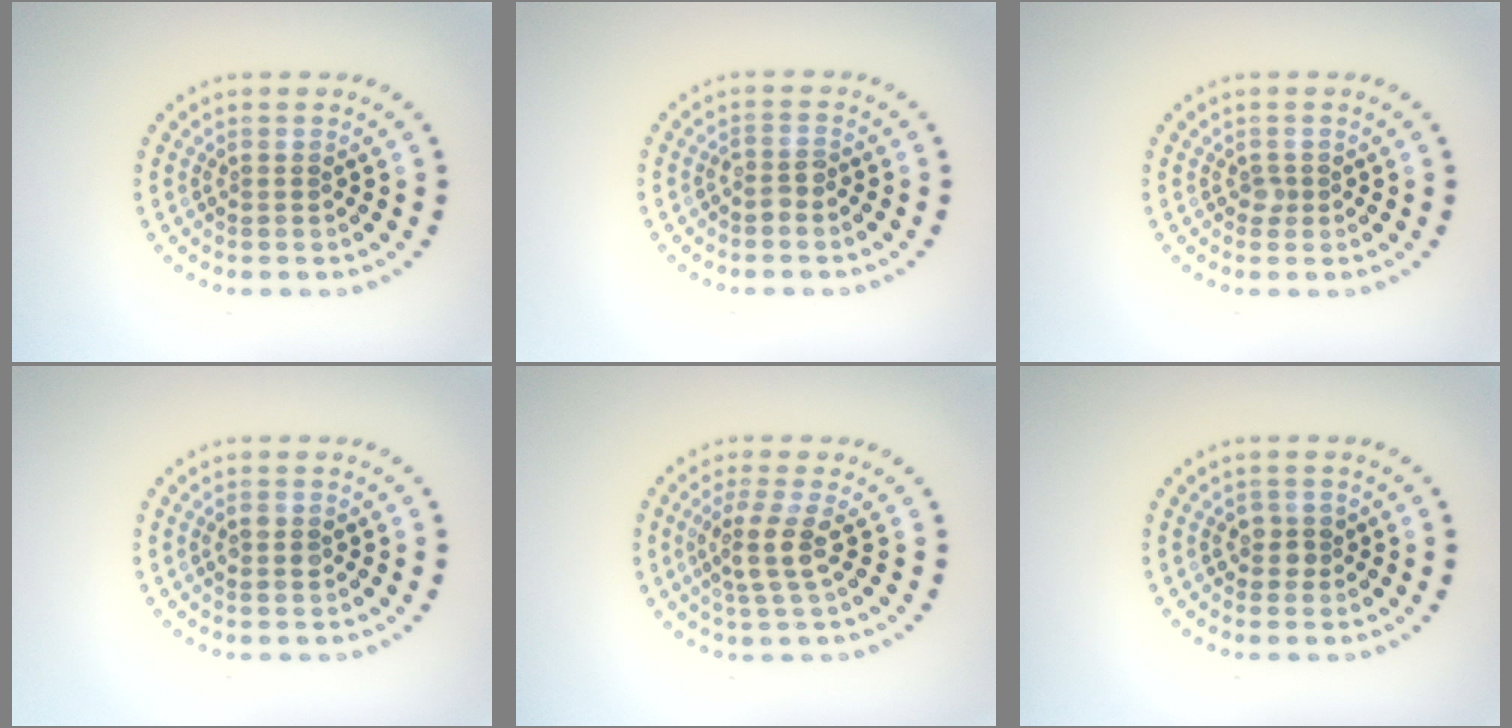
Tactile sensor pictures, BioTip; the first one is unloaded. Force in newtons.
{"total": 1.2, "press": 1.0, "slide": 0.7}
{"total": 0.8, "press": 0.5, "slide": 0.6}
{"total": 1.1, "press": 1.1, "slide": 0.1}
{"total": 2.9, "press": 2.4, "slide": 1.7}
{"total": 1.5, "press": 1.3, "slide": 0.7}